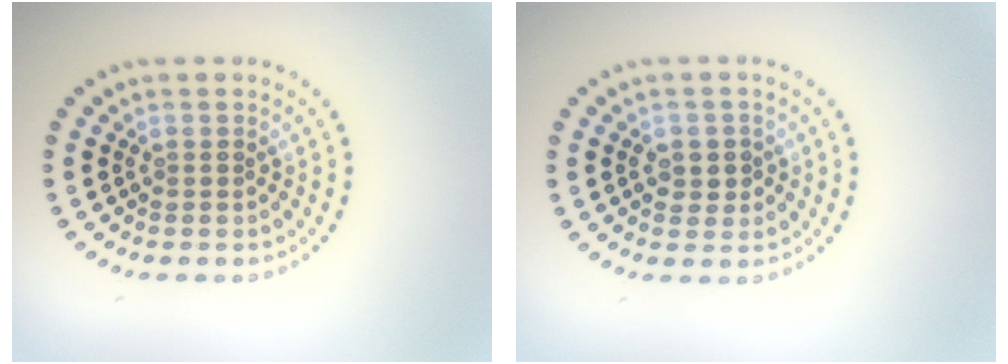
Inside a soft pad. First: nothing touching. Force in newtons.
{"total": 1.7, "press": 1.7, "slide": 0.3}